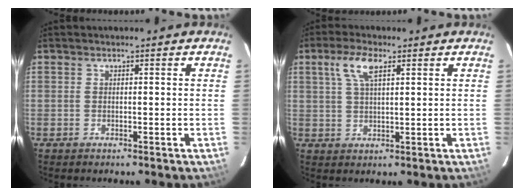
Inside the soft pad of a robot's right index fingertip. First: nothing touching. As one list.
[{"total": 5.6, "force": [2.7, 1.6, 4.7], "torque": [-0.093, 0.009, 0.053]}]